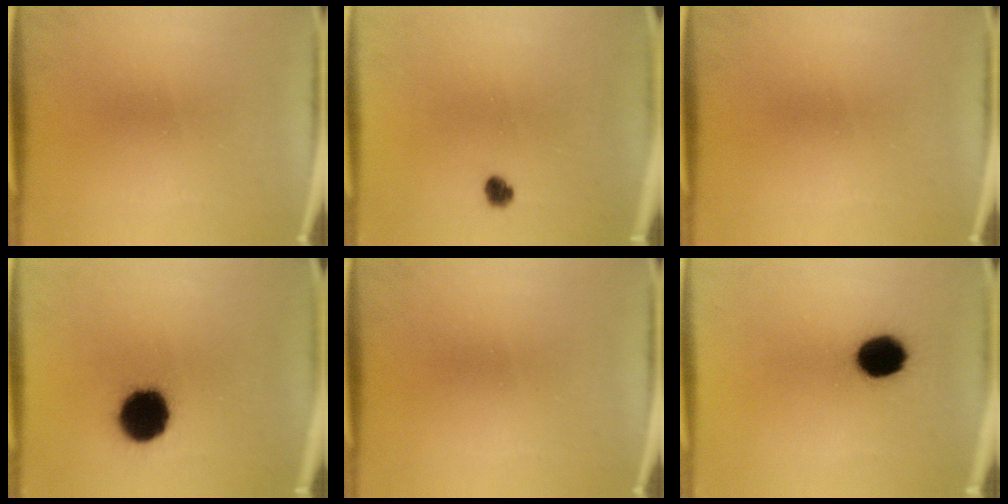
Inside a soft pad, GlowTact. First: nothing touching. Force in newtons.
{"total": 2.2}
{"total": 0.0}
{"total": 14.5}
{"total": 0.0}
{"total": 10.5}